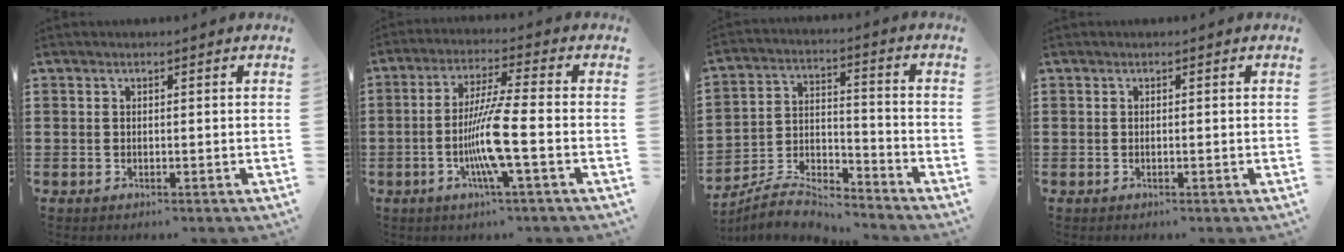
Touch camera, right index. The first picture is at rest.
{"total": 9.0, "force": [-2.6, 0.0, 8.6], "torque": [-0.174, -0.017, -0.056]}
{"total": 7.2, "force": [-6.8, 1.4, 1.9], "torque": [-0.043, 0.008, -0.135]}
{"total": 0.0}